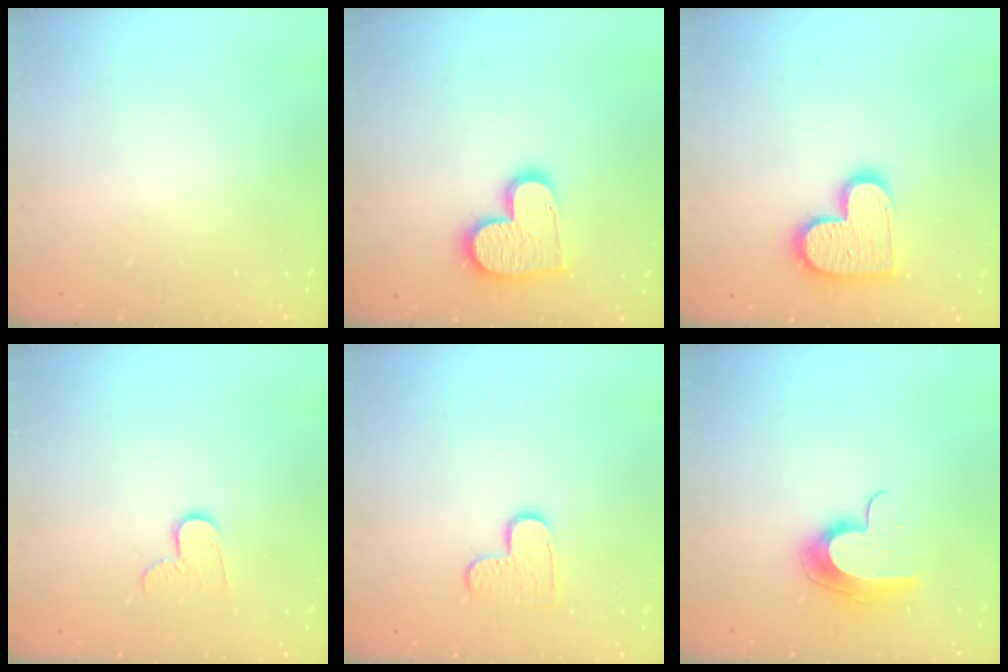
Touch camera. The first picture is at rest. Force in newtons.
{"total": 13.8, "press": 13.7, "slide": 1.1}
{"total": 14.2, "press": 14.2, "slide": 1.1}
{"total": 6.4, "press": 6.4, "slide": 0.5}
{"total": 7.4, "press": 7.4, "slide": 0.4}
{"total": 11.6, "press": 11.6, "slide": 0.8}